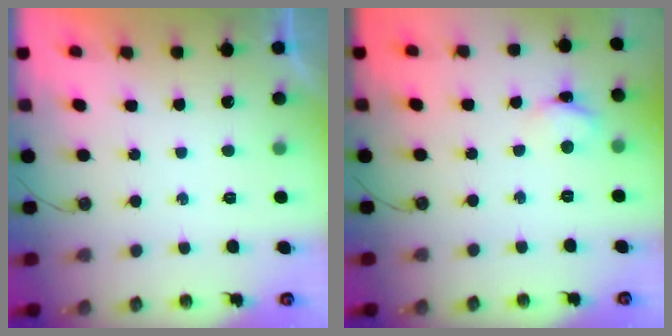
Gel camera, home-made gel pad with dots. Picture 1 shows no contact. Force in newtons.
{"total": 3.7, "press": 3.7, "slide": 0.3}